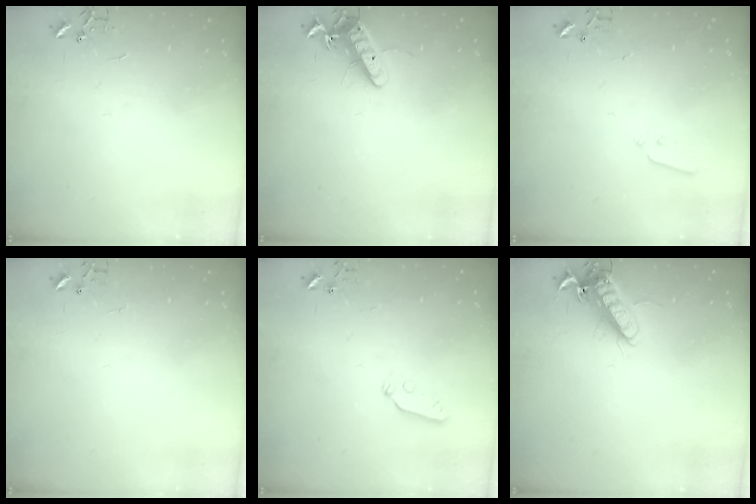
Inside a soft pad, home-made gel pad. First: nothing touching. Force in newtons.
{"total": 11.4, "press": 11.4, "slide": 0.9}
{"total": 3.1, "press": 3.0, "slide": 0.7}
{"total": 4.2, "press": 4.2, "slide": 0.4}
{"total": 4.3, "press": 4.3, "slide": 0.3}
{"total": 13.3, "press": 13.2, "slide": 1.8}